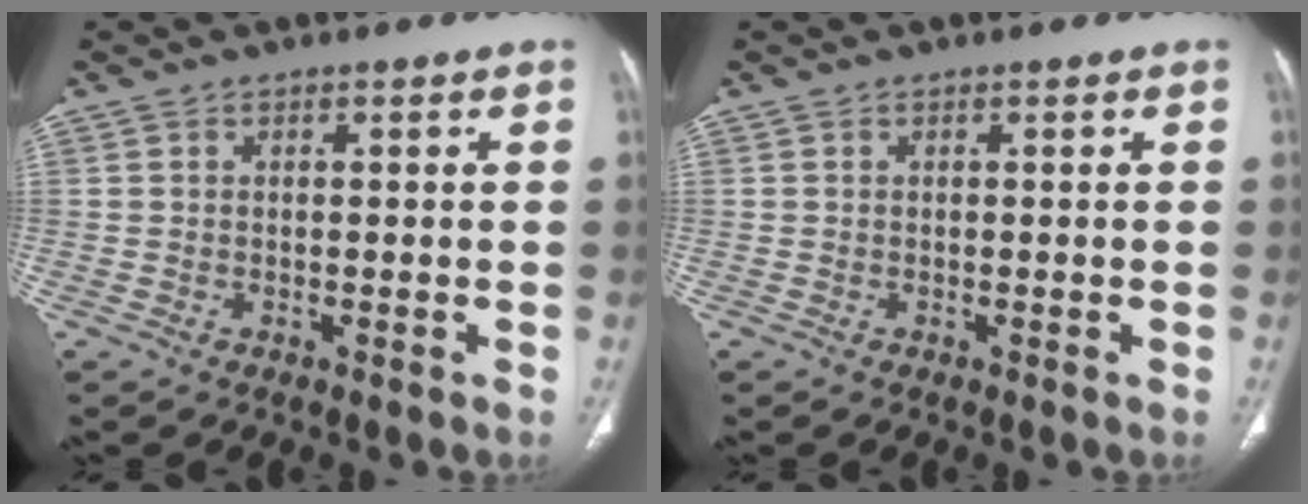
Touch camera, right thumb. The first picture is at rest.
{"total": 0.0}